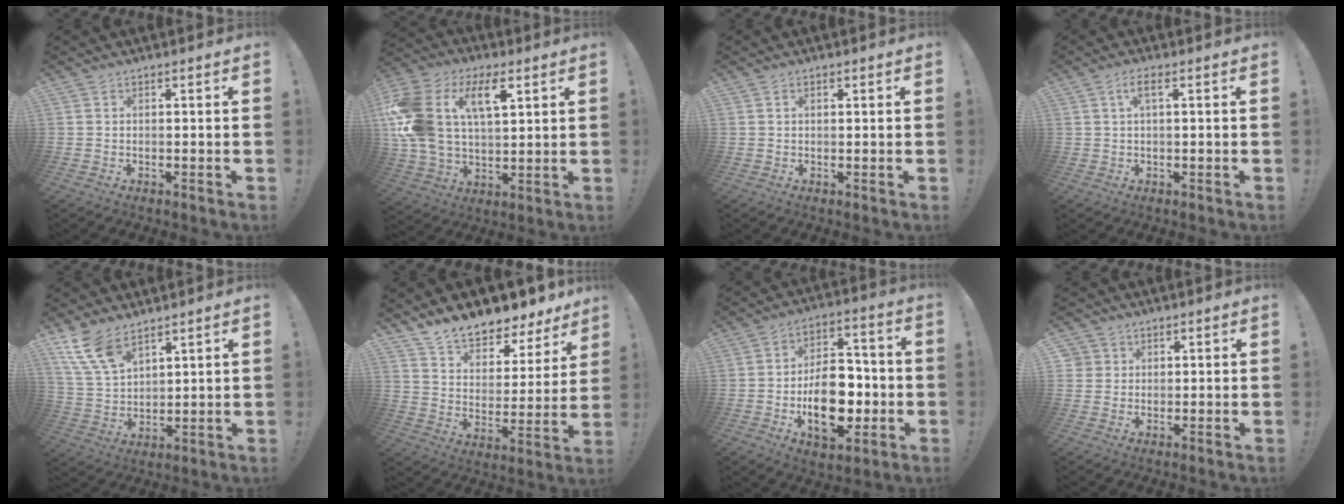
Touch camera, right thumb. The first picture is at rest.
{"total": 19.5, "force": [7.1, 12.1, 13.5], "torque": [-0.278, -0.027, 0.121]}
{"total": 0.7, "force": [0.3, 0.4, 0.4], "torque": [-0.001, -0.001, 0.003]}
{"total": 3.1, "force": [0.6, 0.9, 2.9], "torque": [-0.055, 0.009, 0.009]}
{"total": 10.5, "force": [7.4, 4.9, 5.7], "torque": [-0.115, -0.035, 0.147]}
{"total": 11.1, "force": [10.4, 2.9, 2.6], "torque": [-0.051, -0.098, 0.182]}
{"total": 18.9, "force": [-4.3, 11.9, 14.1], "torque": [-0.226, 0.027, -0.062]}
{"total": 2.9, "force": [1.2, 2.7, 0.3], "torque": [0.002, -0.004, 0.019]}